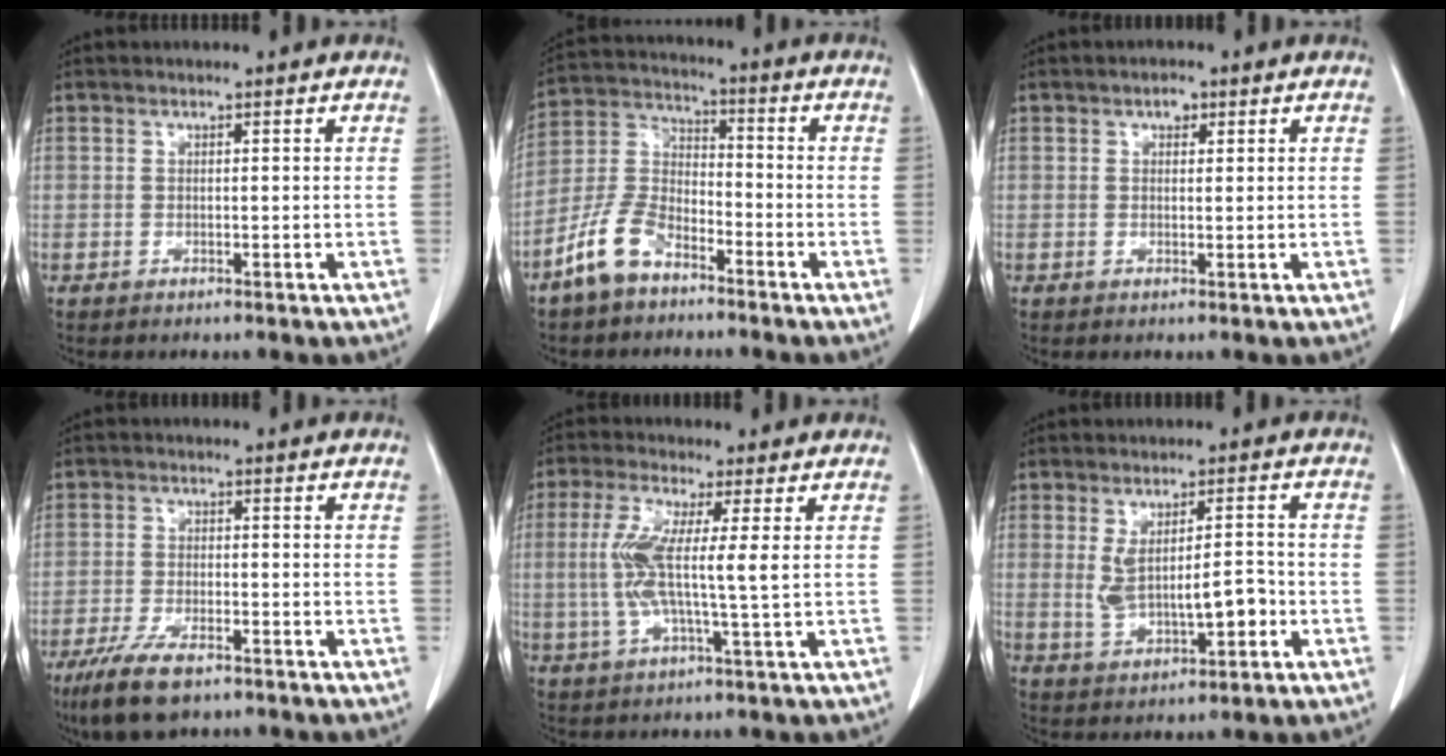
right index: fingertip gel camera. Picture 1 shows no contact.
{"total": 9.8, "force": [-6.5, 4.9, 5.4], "torque": [-0.133, 0.009, -0.133]}
{"total": 1.9, "force": [0.9, 1.2, 1.2], "torque": [-0.022, 0.006, 0.015]}
{"total": 8.5, "force": [-5.7, 2.7, 5.7], "torque": [-0.113, -0.016, -0.097]}
{"total": 8.8, "force": [0.8, 0.5, 8.8], "torque": [-0.197, 0.000, 0.013]}
{"total": 8.2, "force": [-0.9, 3.1, 7.6], "torque": [-0.138, 0.010, 0.002]}